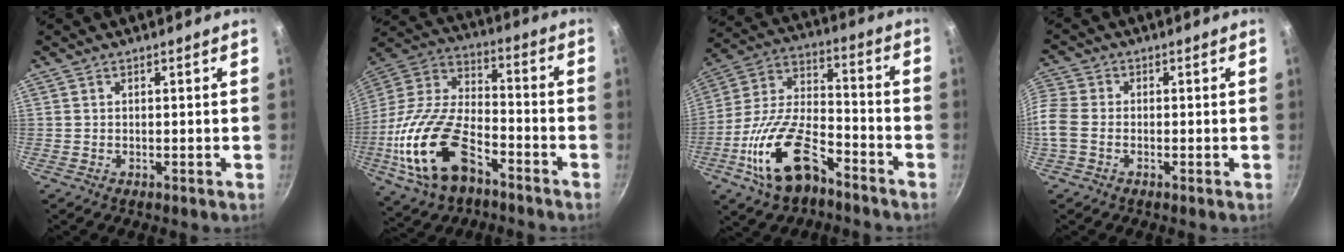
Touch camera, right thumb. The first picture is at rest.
{"total": 22.1, "force": [-9.2, 12.0, 16.1], "torque": [-0.307, 0.046, -0.186]}
{"total": 18.5, "force": [-9.4, 9.1, 13.0], "torque": [-0.232, 0.060, -0.184]}
{"total": 5.6, "force": [-1.8, 4.1, 3.4], "torque": [-0.084, 0.007, -0.054]}